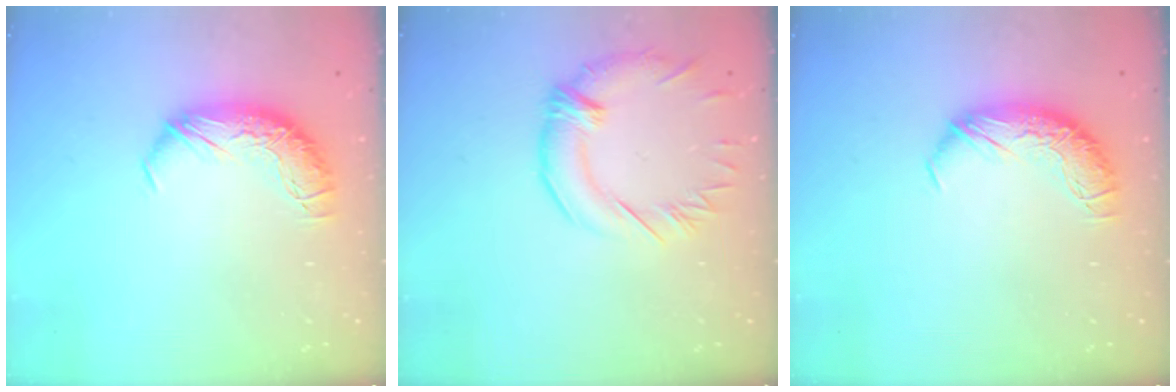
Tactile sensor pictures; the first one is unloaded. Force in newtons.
{"total": 2.7, "press": 2.2, "slide": 1.5}
{"total": 0.0}